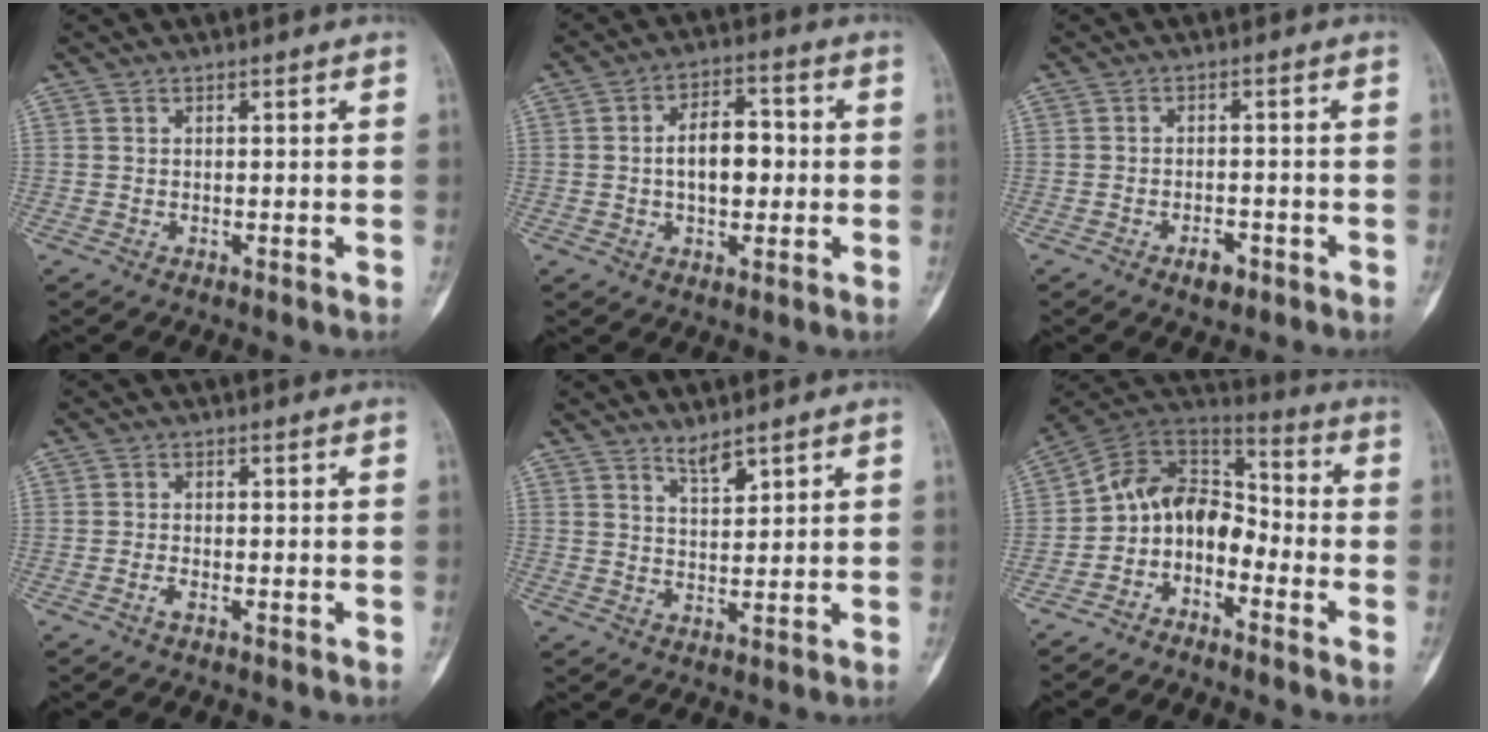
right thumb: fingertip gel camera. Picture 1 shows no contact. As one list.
[{"total": 8.9, "force": [0.0, 5.3, 7.2], "torque": [-0.092, 0.020, -0.005]}, {"total": 3.1, "force": [-1.9, 1.6, 1.9], "torque": [-0.022, 0.011, -0.026]}, {"total": 1.2, "force": [-0.8, 0.4, 0.8], "torque": [-0.018, 0.005, -0.016]}, {"total": 2.9, "force": [2.6, 0.6, 1.4], "torque": [-0.016, -0.025, 0.051]}, {"total": 10.8, "force": [-4.6, 7.7, 6.0], "torque": [-0.067, 0.096, -0.100]}]